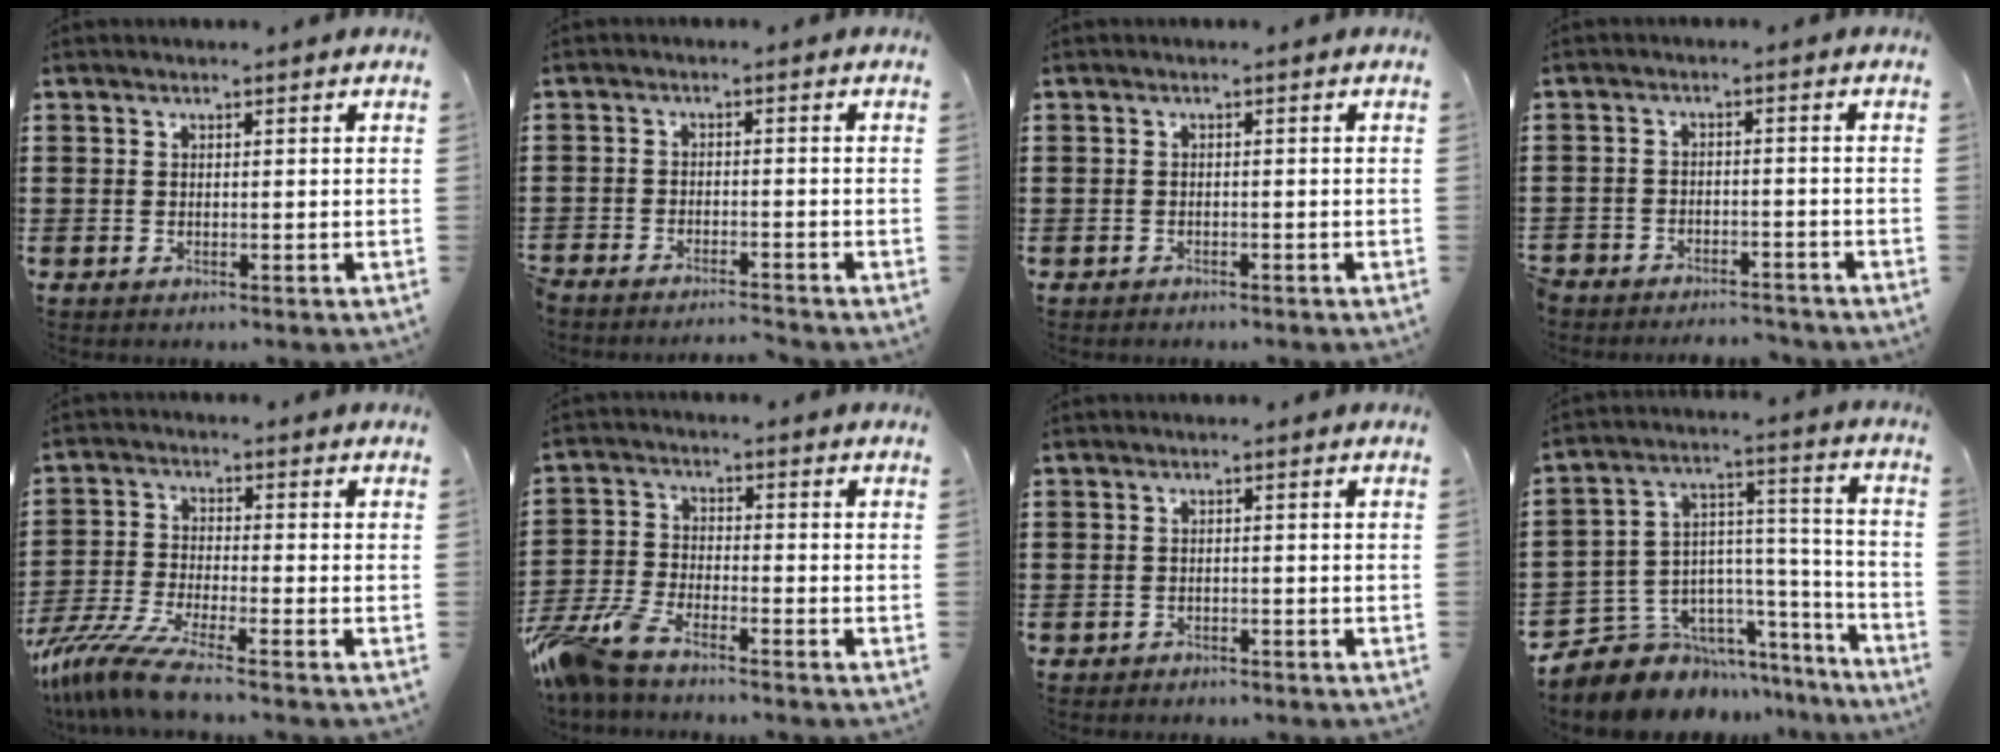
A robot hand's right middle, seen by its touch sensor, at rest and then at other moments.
{"total": 2.9, "force": [-2.9, 0.0, -0.1], "torque": [-0.002, 0.001, -0.063]}
{"total": 0.8, "force": [-0.8, 0.3, 0.0], "torque": [-0.002, 0.001, -0.017]}
{"total": 3.8, "force": [-3.7, 0.5, -0.4], "torque": [0.000, 0.003, -0.081]}
{"total": 7.7, "force": [-6.3, 0.3, 4.4], "torque": [-0.113, -0.018, -0.130]}
{"total": 7.0, "force": [-6.0, 1.3, 3.2], "torque": [-0.102, -0.011, -0.126]}
{"total": 1.1, "force": [-1.0, 0.4, -0.1], "torque": [-0.002, 0.003, -0.023]}
{"total": 8.1, "force": [-6.3, 5.1, 0.4], "torque": [-0.029, 0.003, -0.114]}